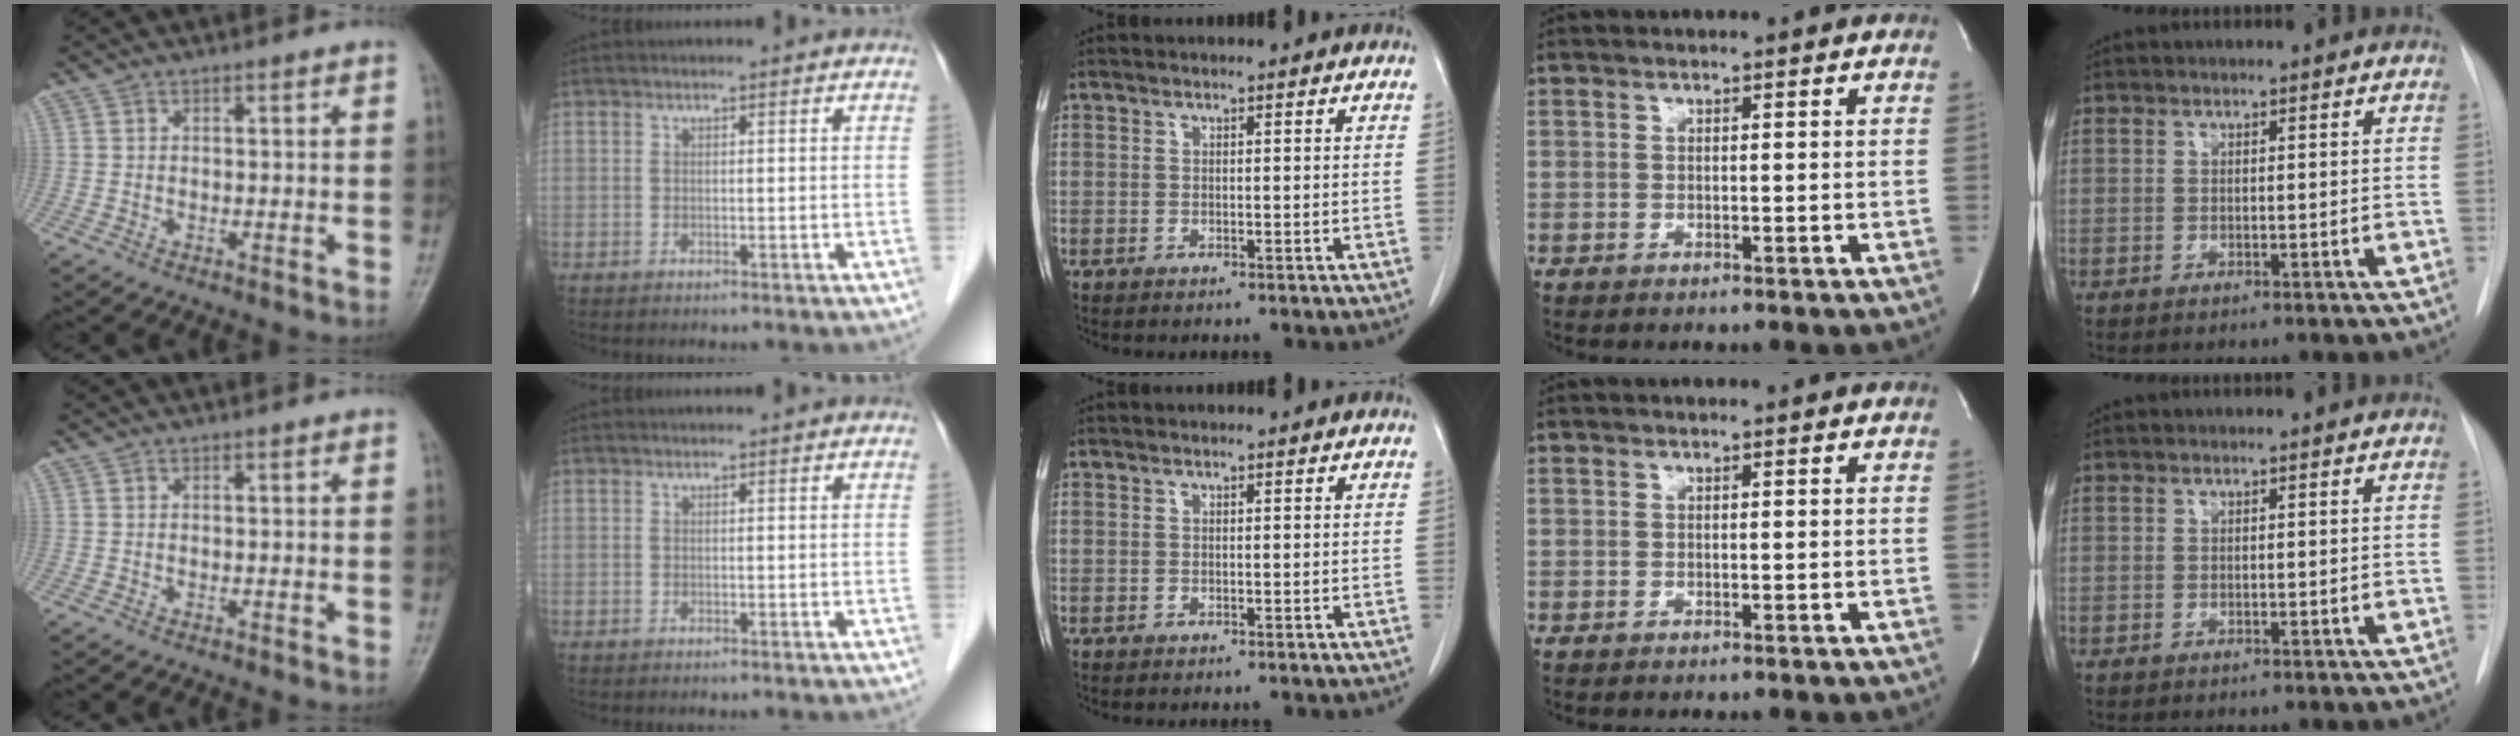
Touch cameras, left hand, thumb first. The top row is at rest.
{}